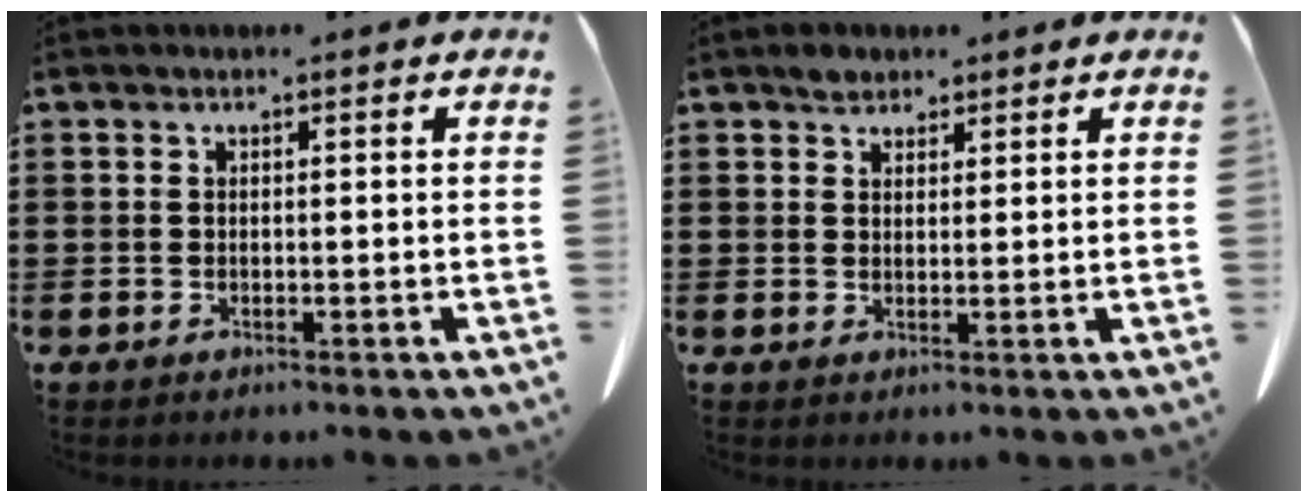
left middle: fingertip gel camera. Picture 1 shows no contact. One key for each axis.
{"total": 2.1, "fx": 1.7, "fy": 1.2, "fz": 0.3, "tx": -0.003, "ty": 0.002, "tz": 0.032}